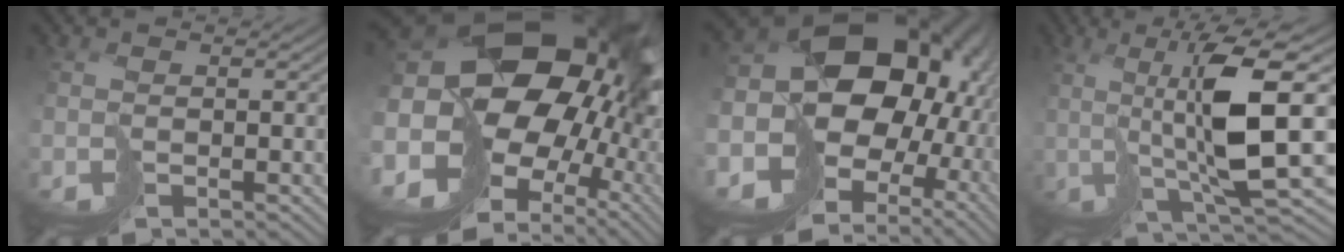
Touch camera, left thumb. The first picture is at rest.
{"total": 21.5, "force": [3.6, 15.3, 14.6], "torque": [-0.319, -0.019, 0.090]}
{"total": 20.6, "force": [2.7, 16.2, 12.5], "torque": [-0.280, -0.012, 0.070]}
{"total": 11.7, "force": [2.4, 2.0, 11.2], "torque": [-0.195, 0.007, 0.056]}